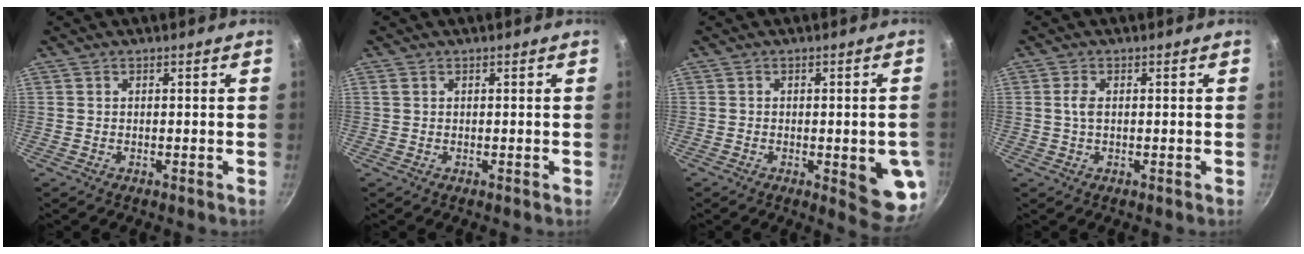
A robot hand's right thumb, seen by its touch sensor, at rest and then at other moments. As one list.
[{"total": 0.7, "force": [0.3, 0.5, 0.4], "torque": [-0.008, 0.002, 0.005]}, {"total": 9.3, "force": [-1.8, 3.1, 8.6], "torque": [-0.077, -0.003, -0.019]}, {"total": 2.0, "force": [0.2, 1.0, 1.7], "torque": [-0.037, 0.003, 0.002]}]